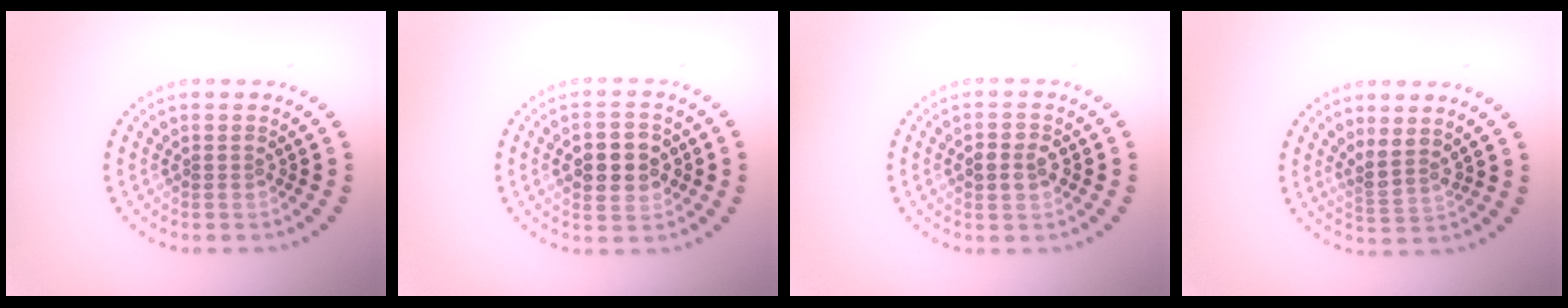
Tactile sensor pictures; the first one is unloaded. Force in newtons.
{"total": 4.7, "press": 4.7, "slide": 0.2}
{"total": 2.3, "press": 2.3, "slide": 0.2}
{"total": 2.1, "press": 1.5, "slide": 1.5}